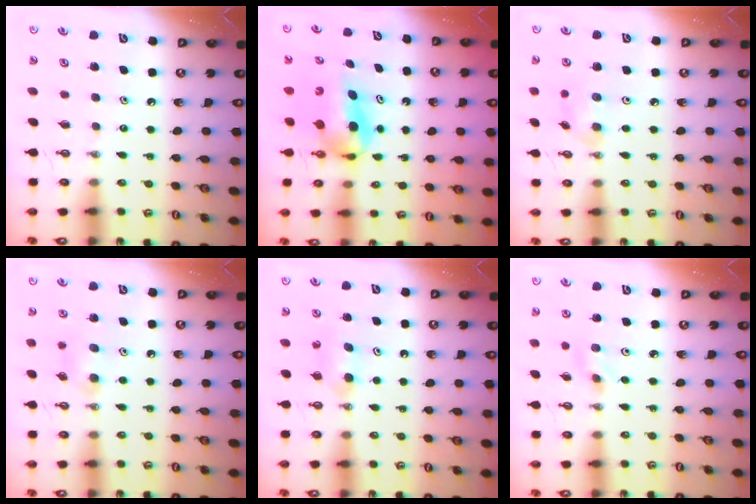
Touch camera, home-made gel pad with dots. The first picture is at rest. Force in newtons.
{"total": 5.3, "press": 4.9, "slide": 2.0}
{"total": 5.8, "press": 5.7, "slide": 1.4}
{"total": 7.2, "press": 7.0, "slide": 1.9}
{"total": 5.9, "press": 4.7, "slide": 3.6}
{"total": 2.7, "press": 2.3, "slide": 1.4}